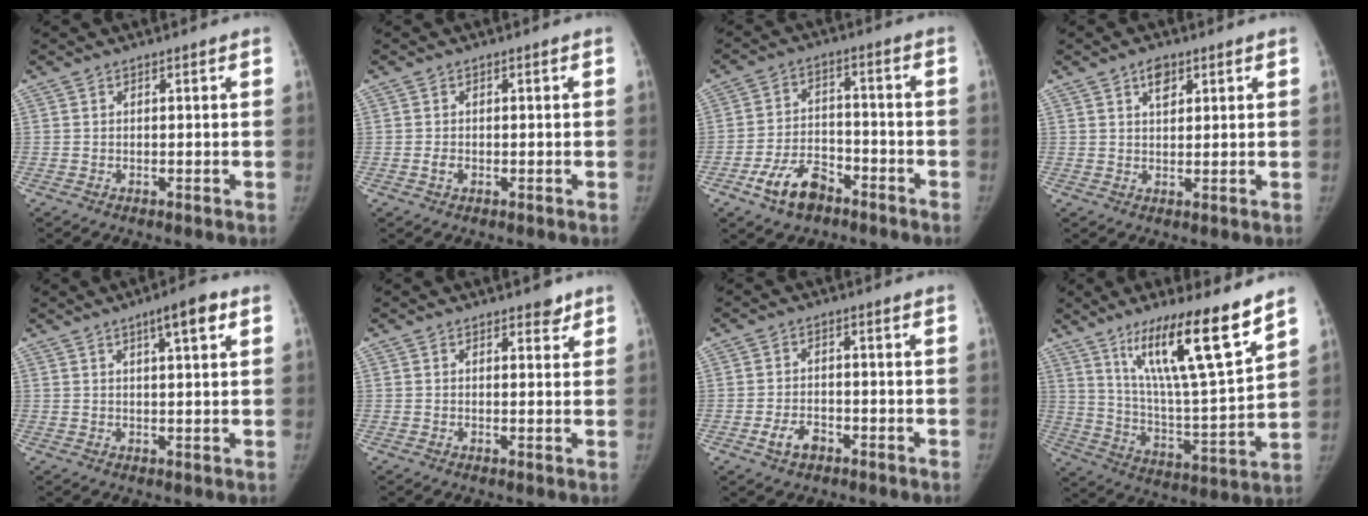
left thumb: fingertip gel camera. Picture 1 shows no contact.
{"total": 1.5, "force": [-0.5, 1.1, 0.8], "torque": [-0.011, 0.002, -0.008]}
{"total": 9.4, "force": [-5.8, 5.4, 5.1], "torque": [-0.078, 0.035, -0.101]}
{"total": 3.4, "force": [1.8, 2.0, 2.1], "torque": [-0.020, -0.008, 0.030]}
{"total": 5.6, "force": [2.7, 1.2, 4.8], "torque": [-0.062, -0.004, 0.038]}
{"total": 2.2, "force": [1.7, 1.1, 1.0], "torque": [0.004, -0.009, 0.020]}
{"total": 4.1, "force": [-2.2, 2.6, 2.3], "torque": [-0.036, 0.017, -0.036]}
{"total": 19.8, "force": [12.8, 2.4, 14.9], "torque": [-0.227, -0.072, 0.224]}